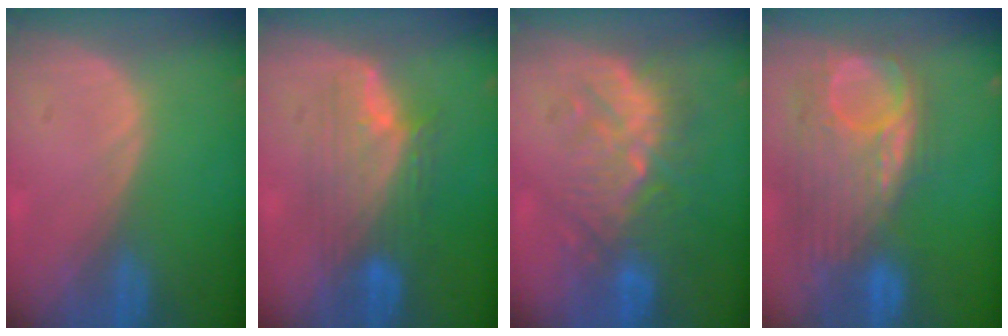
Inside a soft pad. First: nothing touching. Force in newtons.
{"total": 7.6, "press": 7.4, "slide": 1.5}
{"total": 9.1, "press": 8.9, "slide": 1.6}
{"total": 11.9, "press": 10.4, "slide": 5.8}